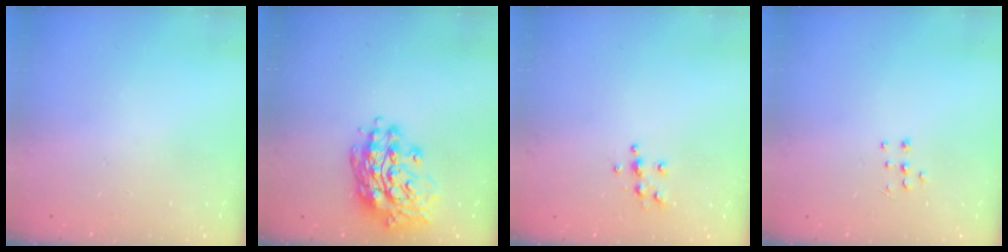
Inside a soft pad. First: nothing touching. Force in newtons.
{"total": 15.6, "press": 15.3, "slide": 3.5}
{"total": 5.6, "press": 5.6, "slide": 0.6}
{"total": 4.6, "press": 4.5, "slide": 0.7}